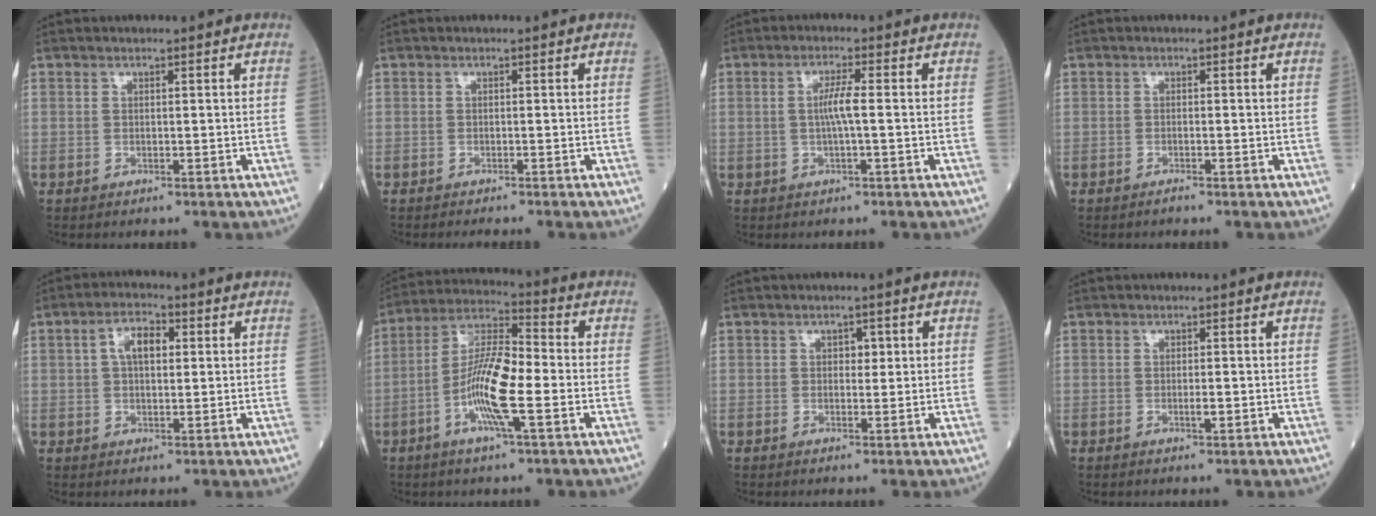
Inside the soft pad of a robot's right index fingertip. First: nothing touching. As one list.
[{"total": 2.5, "force": [-2.2, -0.2, 1.1], "torque": [-0.010, -0.001, -0.029]}, {"total": 3.2, "force": [-0.1, -0.1, 3.2], "torque": [-0.064, 0.002, -0.002]}, {"total": 0.8, "force": [-0.7, -0.1, 0.4], "torque": [-0.010, 0.000, -0.013]}, {"total": 5.1, "force": [1.3, 2.4, 4.3], "torque": [-0.079, 0.014, 0.021]}, {"total": 11.5, "force": [-3.2, 1.6, 10.9], "torque": [-0.213, 0.002, -0.066]}, {"total": 1.5, "force": [0.4, 1.0, 1.0], "torque": [-0.008, 0.002, 0.003]}, {"total": 1.0, "force": [-0.2, 0.2, 1.0], "torque": [-0.020, -0.001, -0.002]}]